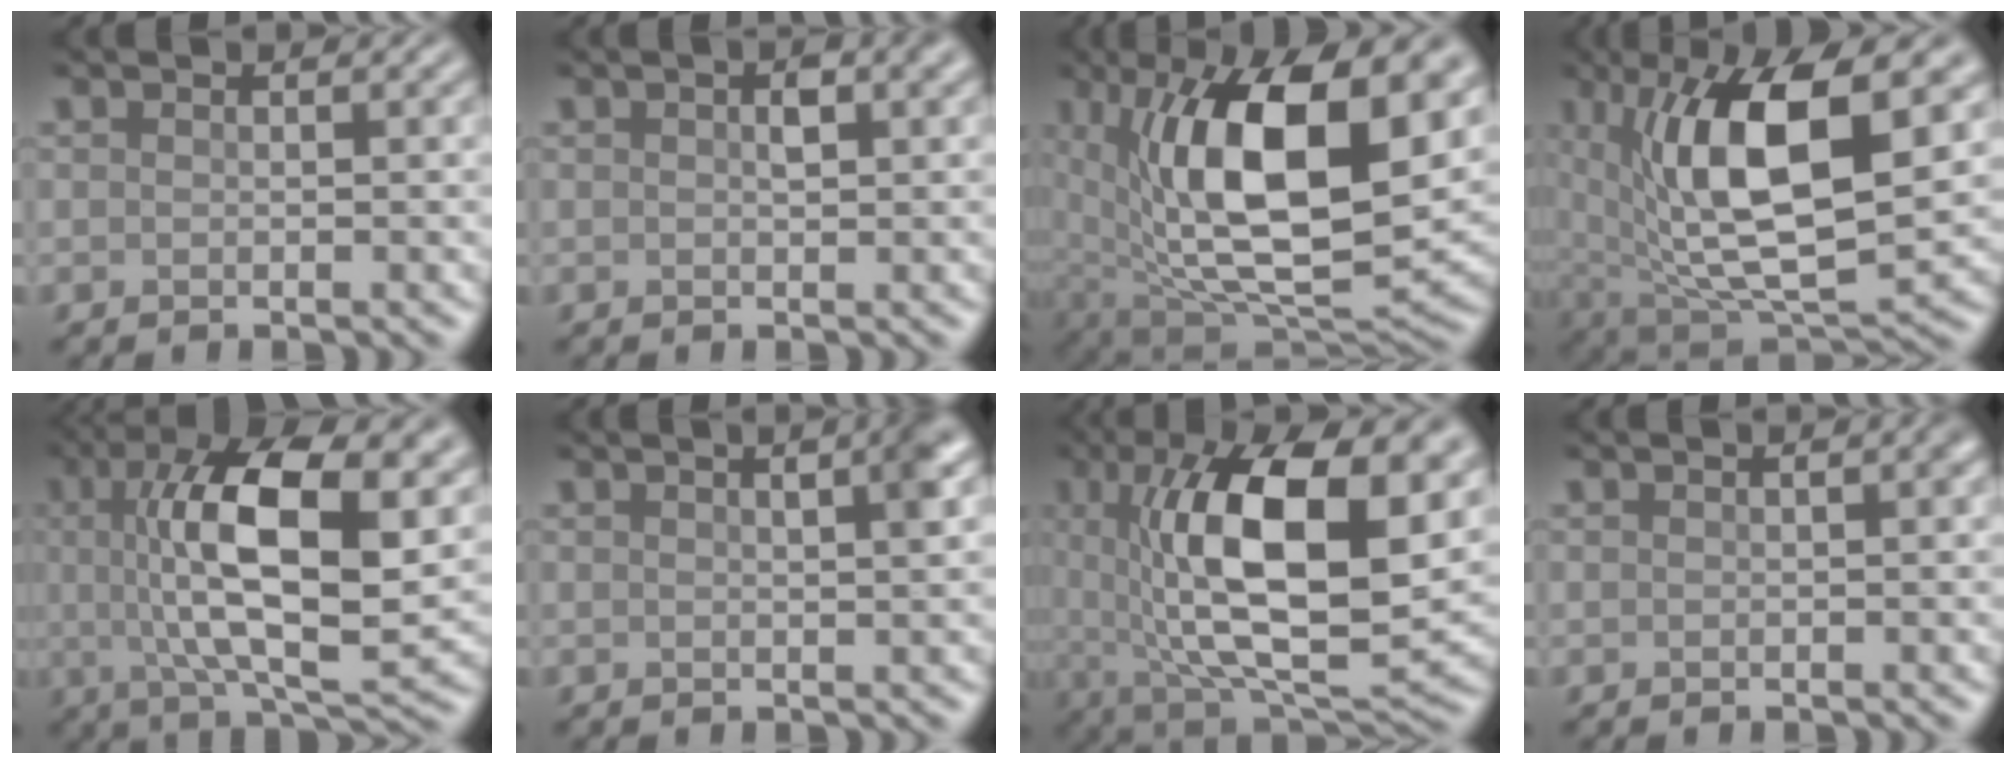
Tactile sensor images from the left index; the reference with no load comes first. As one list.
[{"total": 1.7, "force": [0.4, 0.7, 1.5], "torque": [-0.023, 0.004, 0.006]}, {"total": 17.1, "force": [4.0, 7.7, 14.7], "torque": [-0.238, 0.001, 0.063]}, {"total": 13.3, "force": [2.8, 5.3, 11.8], "torque": [-0.199, -0.003, 0.048]}, {"total": 13.4, "force": [2.1, 5.0, 12.3], "torque": [-0.205, 0.006, 0.035]}, {"total": 2.6, "force": [0.9, 0.6, 2.4], "torque": [-0.019, 0.014, 0.010]}, {"total": 15.3, "force": [2.5, 6.5, 13.7], "torque": [-0.216, -0.004, 0.040]}, {"total": 0.8, "force": [0.0, 0.1, 0.8], "torque": [-0.010, 0.004, 0.002]}]